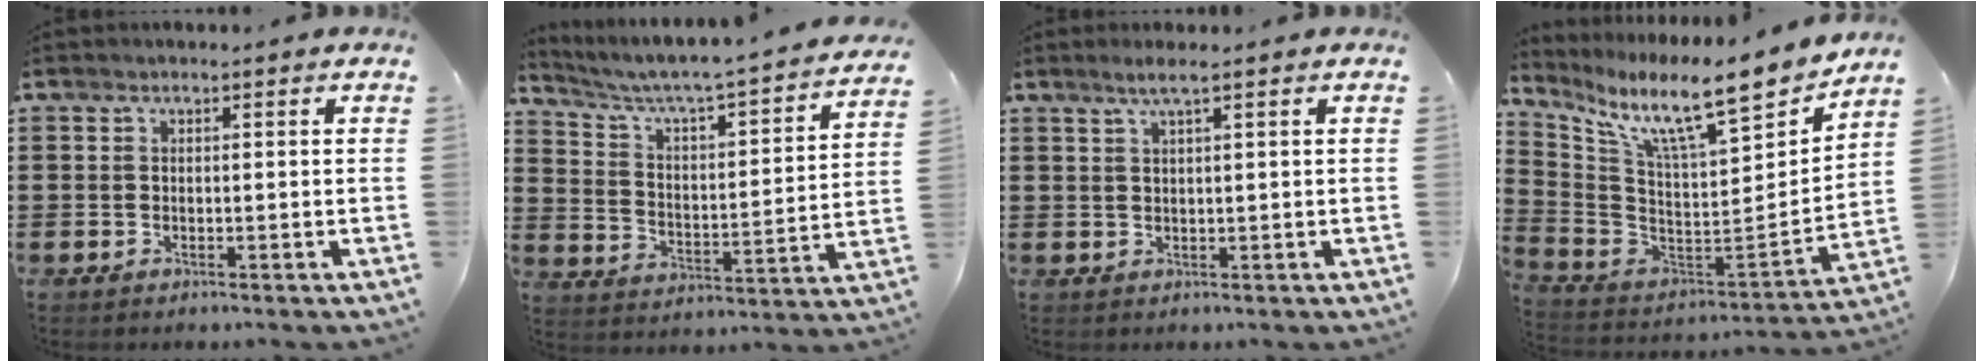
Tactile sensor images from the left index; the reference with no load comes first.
{"total": 3.8, "force": [3.3, 0.0, 1.9], "torque": [-0.055, -0.039, 0.041]}
{"total": 2.2, "force": [1.3, -0.2, 1.7], "torque": [-0.036, -0.001, 0.023]}
{"total": 11.3, "force": [8.3, 1.3, 7.5], "torque": [-0.153, -0.071, 0.130]}